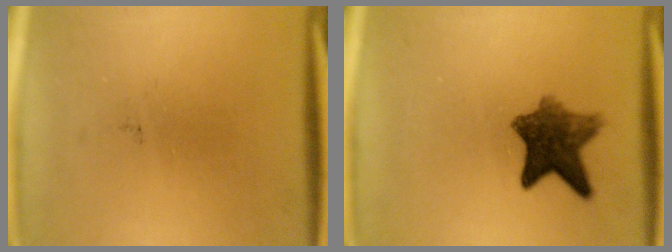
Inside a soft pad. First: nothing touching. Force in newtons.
{"total": 7.7}